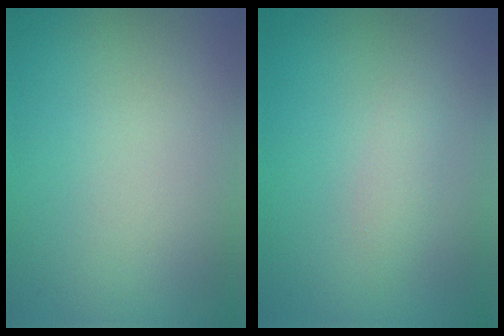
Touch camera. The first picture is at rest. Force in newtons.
{"total": 1.1, "press": 1.1, "slide": 0.0}